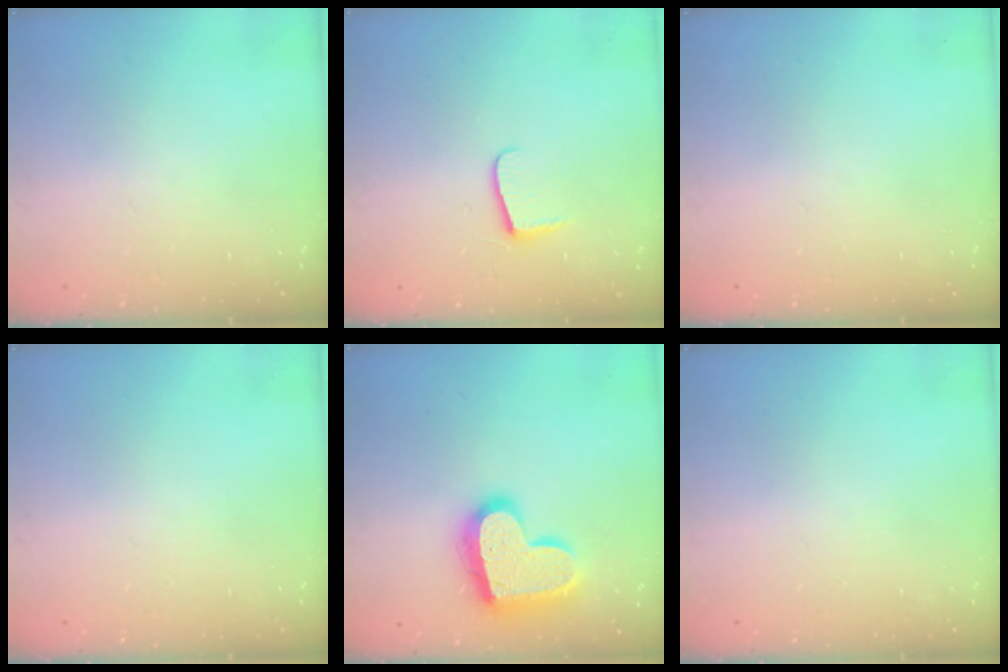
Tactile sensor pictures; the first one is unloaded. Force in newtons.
{"total": 6.5, "press": 6.5, "slide": 0.8}
{"total": 0.0}
{"total": 0.0}
{"total": 19.1, "press": 19.0, "slide": 1.3}
{"total": 0.0}